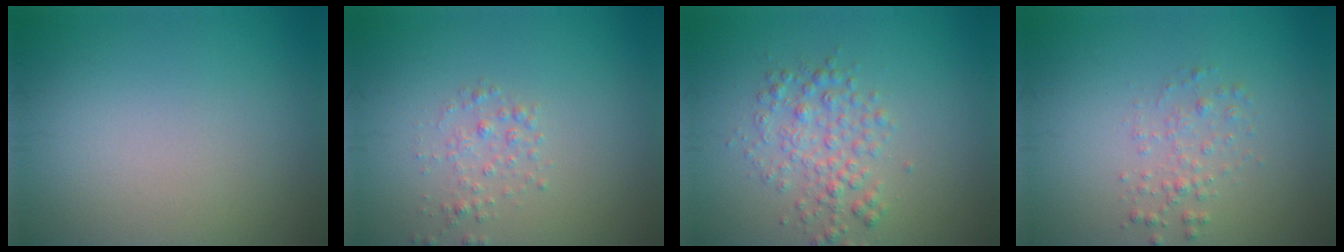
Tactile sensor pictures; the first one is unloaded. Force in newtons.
{"total": 1.4, "press": 1.4, "slide": 0.0}
{"total": 2.9, "press": 2.9, "slide": 0.0}
{"total": 1.6, "press": 1.6, "slide": 0.1}